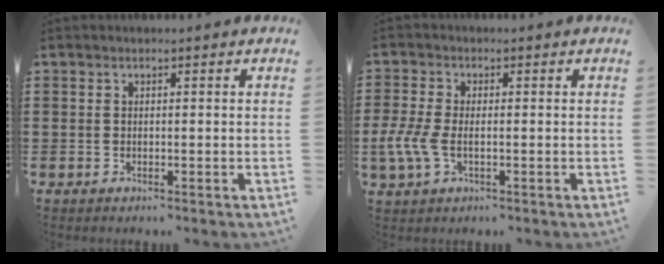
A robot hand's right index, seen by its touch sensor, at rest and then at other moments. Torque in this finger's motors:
{"motor_torque": [0.95, -0.01, 0.43, 0.11]}